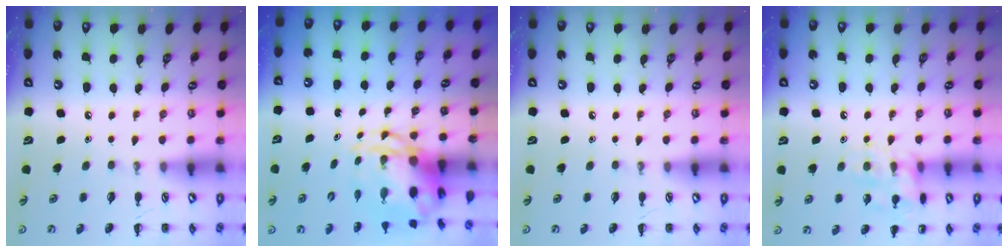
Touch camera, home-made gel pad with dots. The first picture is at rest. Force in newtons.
{"total": 6.3, "press": 6.0, "slide": 2.0}
{"total": 0.0}
{"total": 11.3, "press": 11.2, "slide": 1.0}